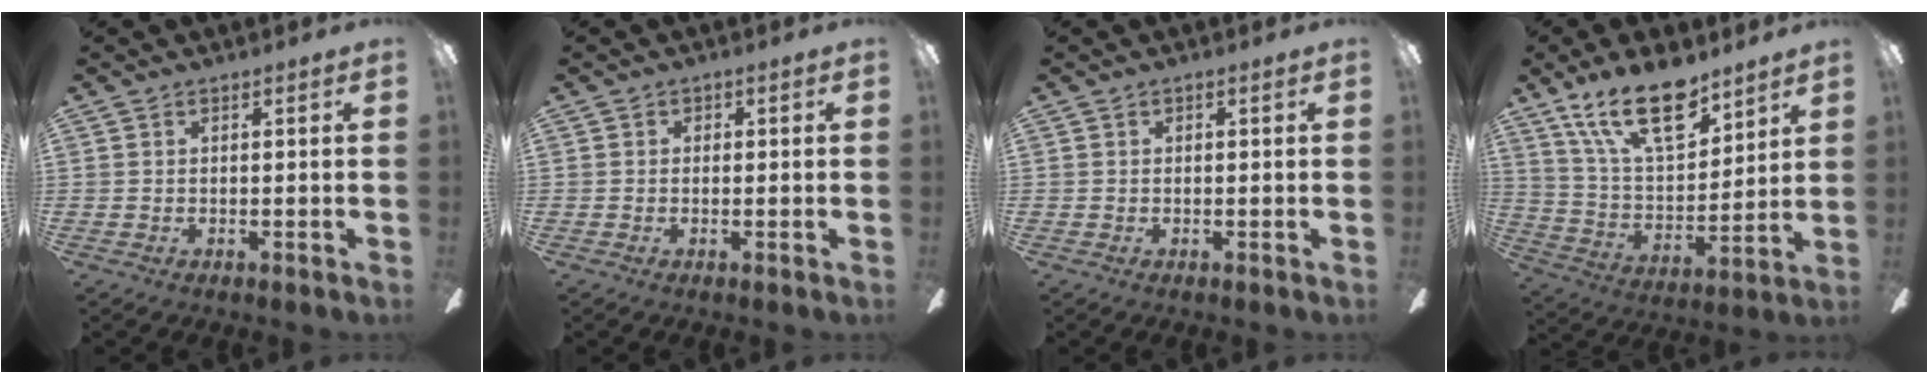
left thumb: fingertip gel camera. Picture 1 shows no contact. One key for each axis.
{"total": 0.6, "fx": -0.3, "fy": 0.5, "fz": 0.2, "tx": -0.002, "ty": 0.003, "tz": -0.006}
{"total": 0.0}
{"total": 14.5, "fx": 10.0, "fy": 6.3, "fz": 8.4, "tx": -0.128, "ty": -0.048, "tz": 0.174}